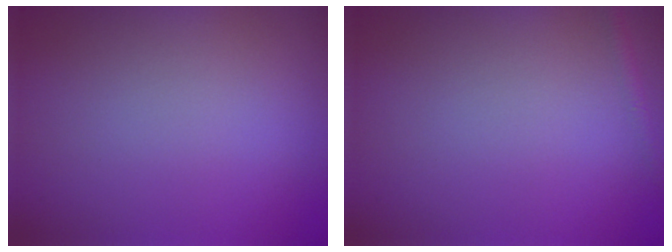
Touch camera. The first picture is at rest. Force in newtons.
{"total": 0.7, "press": 0.7, "slide": 0.0}